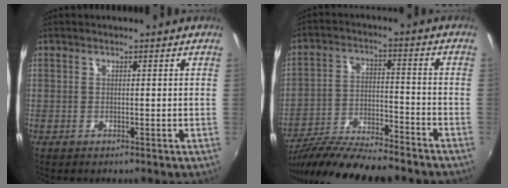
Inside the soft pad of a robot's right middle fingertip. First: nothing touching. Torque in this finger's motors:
{"motor_torque": [1.00, -1.14, 0.64, 0.18]}